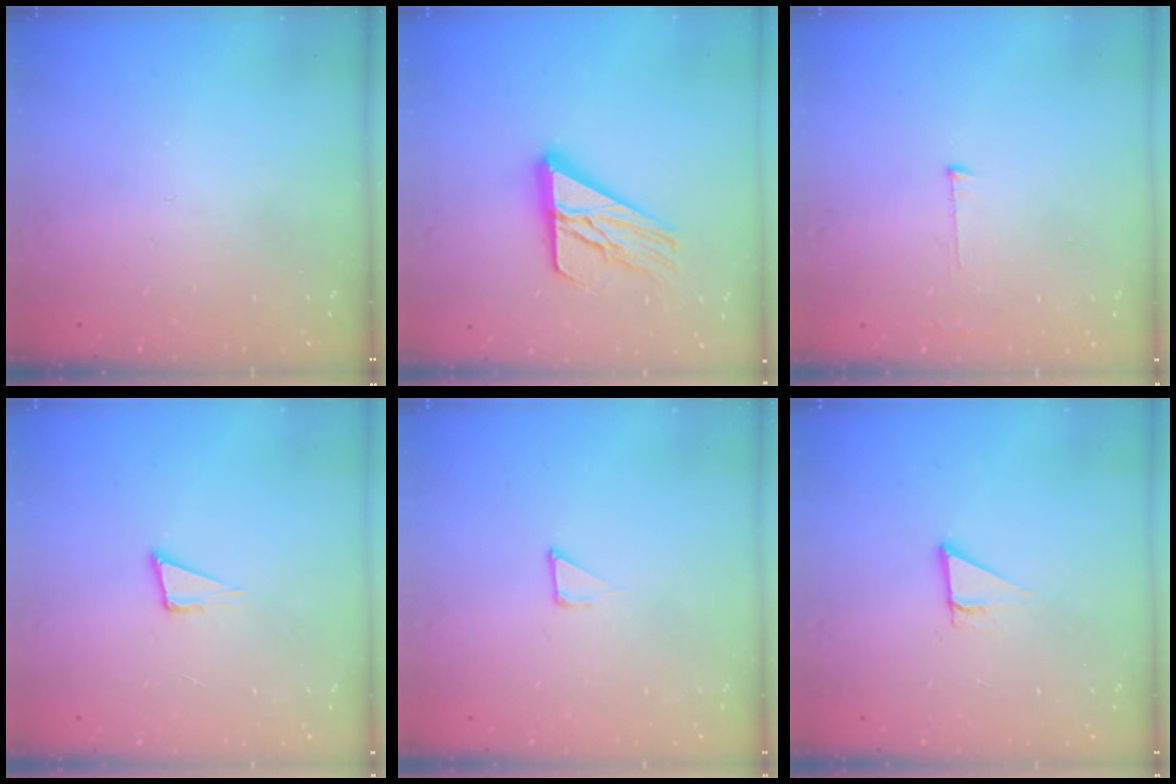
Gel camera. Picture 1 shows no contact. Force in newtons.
{"total": 16.5, "press": 16.5, "slide": 1.6}
{"total": 4.0, "press": 4.0, "slide": 0.2}
{"total": 5.1, "press": 3.9, "slide": 3.2}
{"total": 2.1, "press": 2.1, "slide": 0.1}
{"total": 3.1, "press": 2.4, "slide": 1.9}